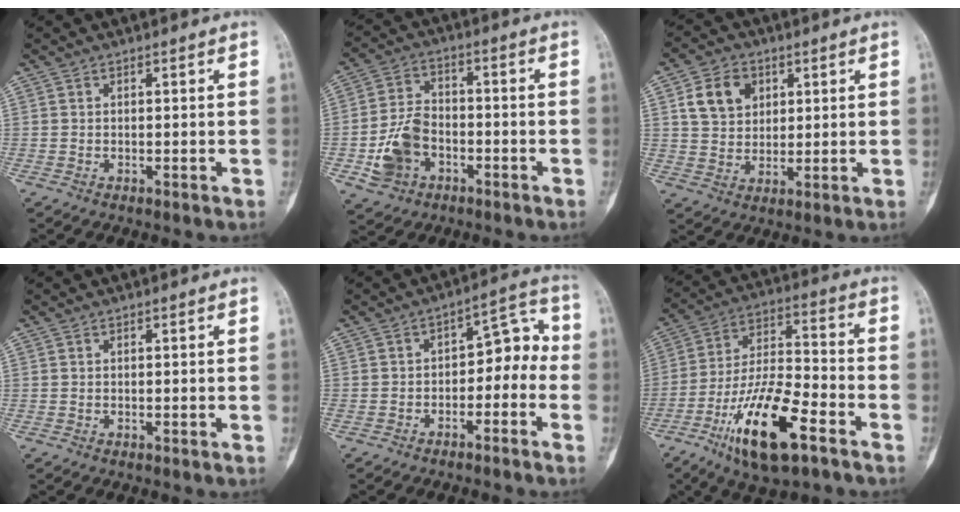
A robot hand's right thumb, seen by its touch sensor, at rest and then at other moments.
{"total": 10.1, "force": [-3.3, 7.5, 5.9], "torque": [-0.105, 0.026, -0.059]}
{"total": 8.7, "force": [3.2, 6.8, 4.5], "torque": [-0.052, -0.007, 0.061]}
{"total": 0.0}
{"total": 8.6, "force": [-2.9, 5.4, 6.1], "torque": [-0.055, 0.056, -0.048]}
{"total": 18.3, "force": [-9.7, 6.1, 14.3], "torque": [-0.262, 0.055, -0.171]}